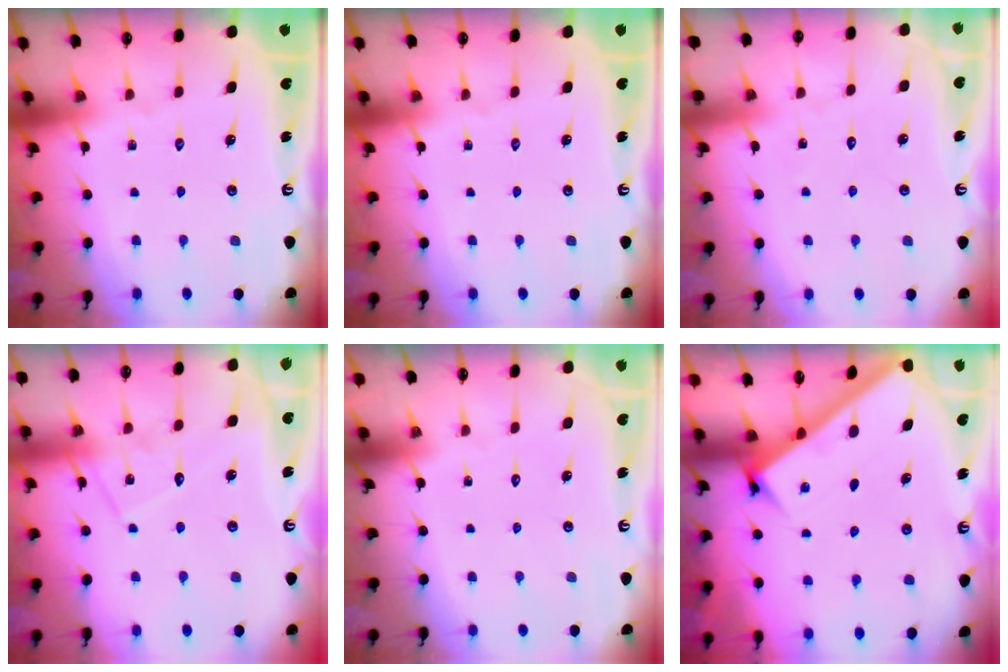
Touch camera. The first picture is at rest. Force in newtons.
{"total": 0.0}
{"total": 2.6, "press": 2.6, "slide": 0.2}
{"total": 9.5, "press": 9.5, "slide": 0.6}
{"total": 1.8, "press": 1.8, "slide": 0.1}
{"total": 2.9, "press": 2.9, "slide": 0.2}